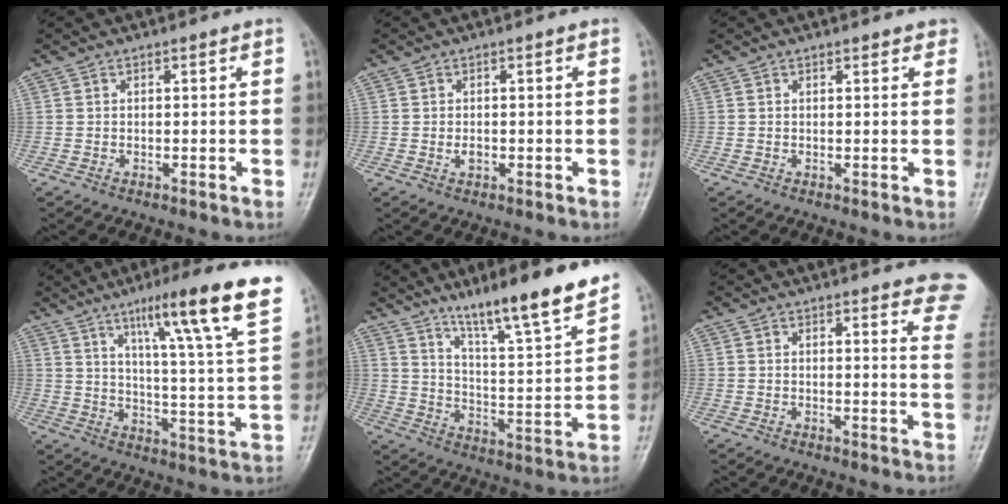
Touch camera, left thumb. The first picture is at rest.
{"total": 1.5, "force": [-0.3, 0.9, 1.1], "torque": [-0.016, 0.004, -0.002]}
{"total": 1.5, "force": [1.2, 0.6, 0.7], "torque": [0.002, -0.001, 0.009]}
{"total": 20.9, "force": [12.4, 1.4, 16.8], "torque": [-0.223, -0.047, 0.175]}
{"total": 16.1, "force": [12.3, 1.4, 10.4], "torque": [-0.148, -0.076, 0.205]}
{"total": 12.5, "force": [10.0, 2.7, 7.0], "torque": [-0.047, -0.041, 0.093]}